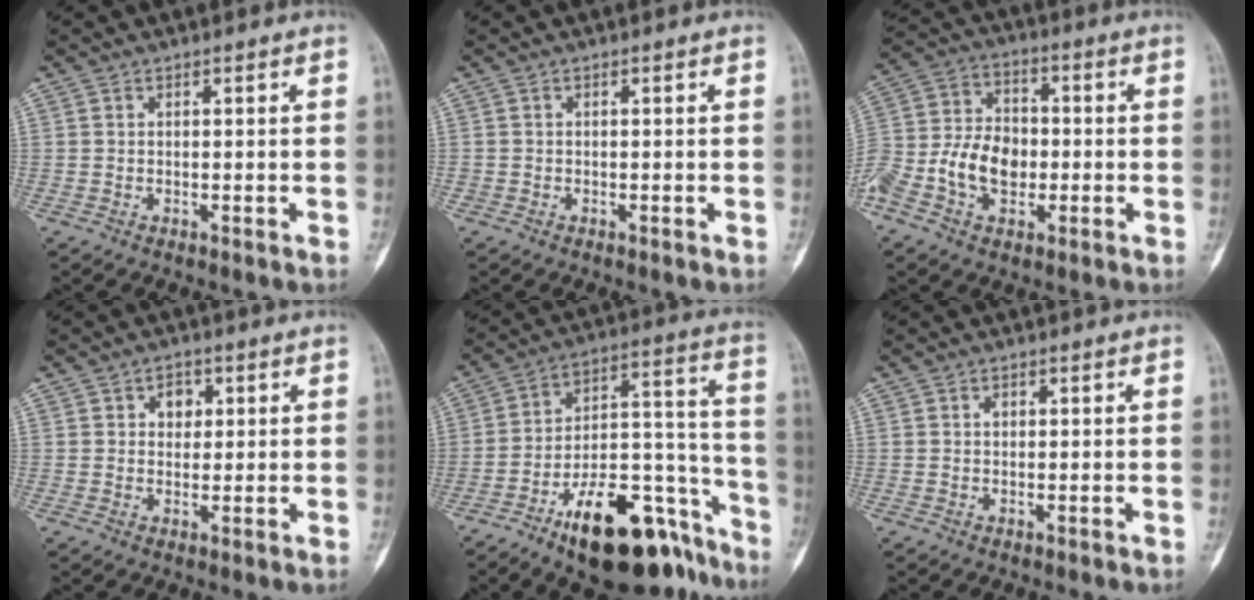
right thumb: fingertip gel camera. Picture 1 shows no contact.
{"total": 0.5, "force": [-0.3, 0.4, -0.1], "torque": [0.006, 0.006, -0.008]}
{"total": 14.3, "force": [-4.1, 10.0, 9.4], "torque": [-0.174, 0.031, -0.080]}
{"total": 3.7, "force": [1.1, 3.0, 1.9], "torque": [0.000, 0.000, 0.013]}
{"total": 23.8, "force": [-14.9, 10.2, 15.5], "torque": [-0.159, 0.109, -0.229]}
{"total": 0.9, "force": [0.1, 0.8, 0.4], "torque": [0.001, 0.003, 0.000]}